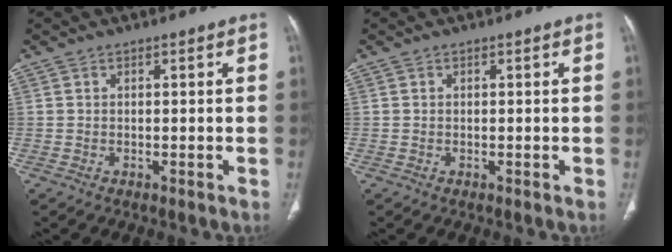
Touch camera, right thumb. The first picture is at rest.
{"total": 0.0}